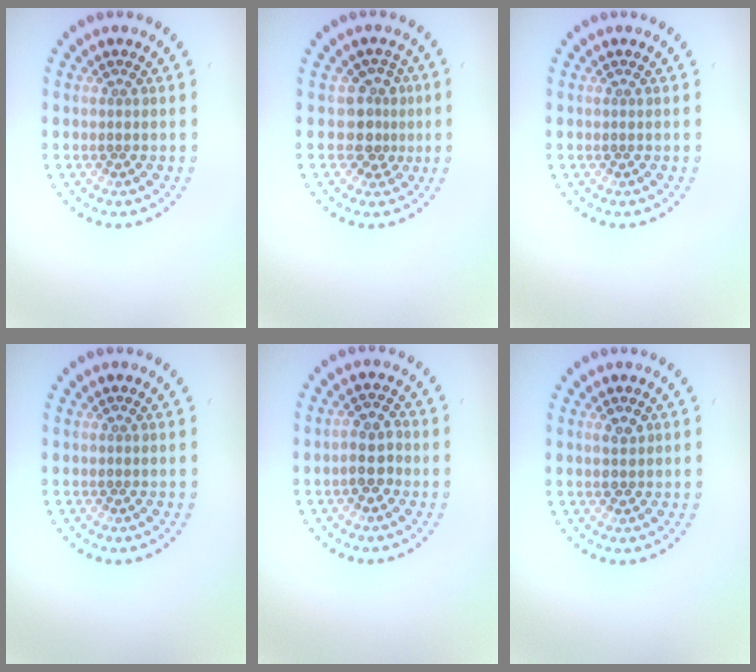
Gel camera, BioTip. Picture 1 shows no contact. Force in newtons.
{"total": 2.5, "press": 1.8, "slide": 1.7}
{"total": 0.0}
{"total": 0.0}
{"total": 2.6, "press": 2.4, "slide": 0.9}
{"total": 1.5, "press": 1.5, "slide": 0.2}